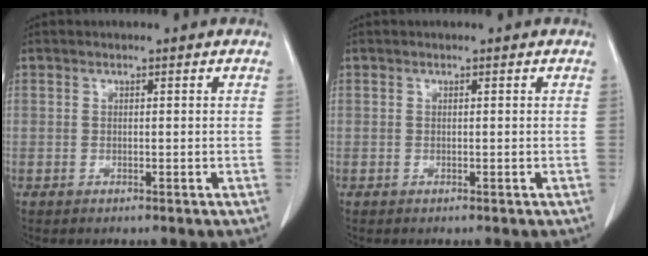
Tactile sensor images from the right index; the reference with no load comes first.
{"total": 0.0}